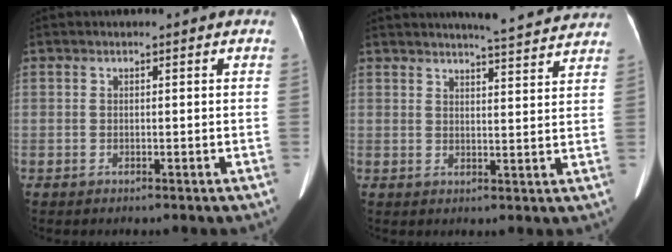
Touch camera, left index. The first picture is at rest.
{"total": 10.4, "force": [9.9, 0.3, 3.0], "torque": [-0.043, -0.002, 0.112]}